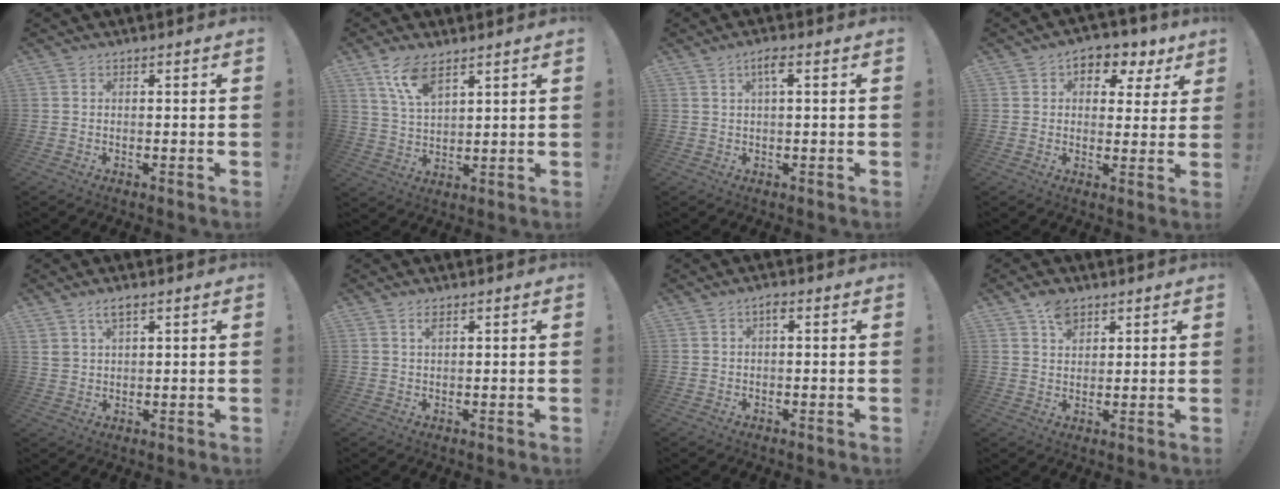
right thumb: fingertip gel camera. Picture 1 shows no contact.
{"total": 9.0, "force": [6.1, 3.3, 5.7], "torque": [-0.115, -0.023, 0.115]}
{"total": 3.6, "force": [1.2, 0.5, 3.4], "torque": [-0.061, 0.002, 0.015]}
{"total": 6.7, "force": [2.6, 5.1, 3.6], "torque": [-0.038, -0.012, 0.048]}
{"total": 4.0, "force": [2.6, 1.5, 2.6], "torque": [-0.046, -0.008, 0.047]}
{"total": 1.5, "force": [0.7, 0.4, 1.2], "torque": [-0.022, 0.000, 0.011]}
{"total": 1.5, "force": [0.2, 0.5, 1.4], "torque": [-0.030, 0.005, 0.000]}
{"total": 5.7, "force": [3.6, 3.6, 2.6], "torque": [-0.029, -0.013, 0.063]}